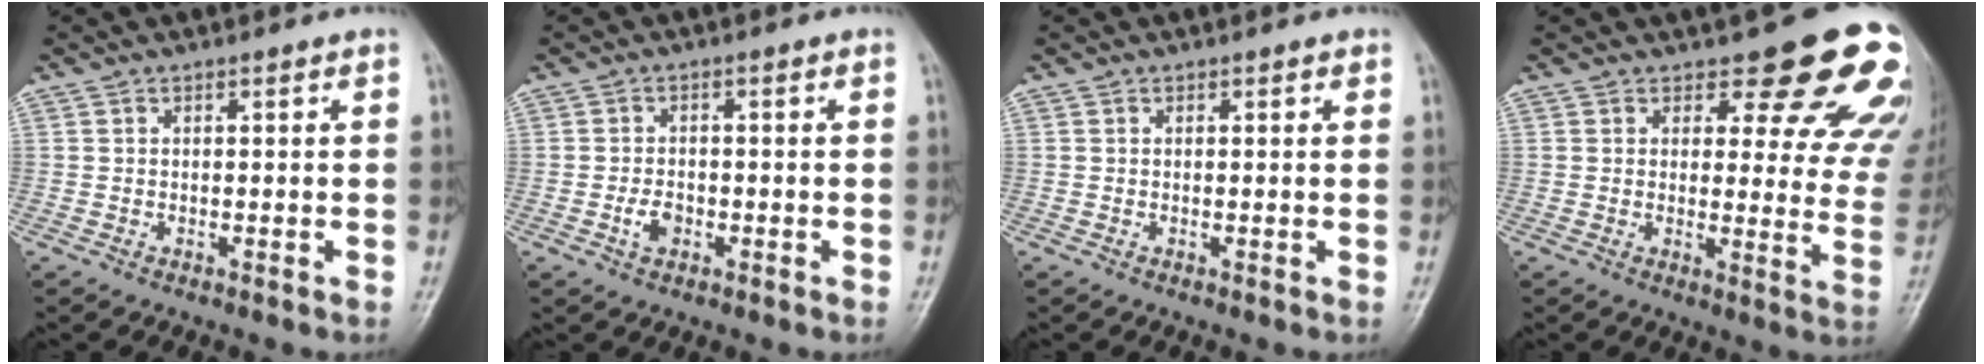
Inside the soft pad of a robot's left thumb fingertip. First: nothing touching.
{"total": 3.0, "force": [-1.1, 2.0, 1.9], "torque": [-0.030, 0.005, -0.021]}
{"total": 0.9, "force": [0.5, 0.4, 0.6], "torque": [-0.008, -0.001, 0.004]}
{"total": 16.8, "force": [12.7, 6.2, 9.2], "torque": [-0.055, -0.078, 0.129]}